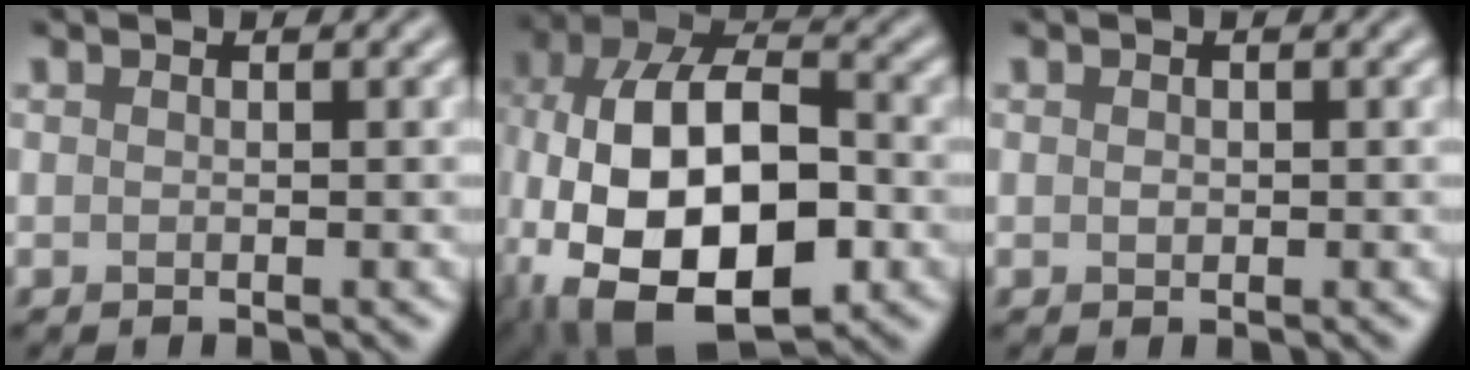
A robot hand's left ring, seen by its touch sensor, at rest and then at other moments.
{"total": 15.9, "force": [-4.4, 8.9, 12.5], "torque": [-0.232, -0.005, -0.080]}
{"total": 0.5, "force": [0.1, 0.4, 0.3], "torque": [-0.006, -0.001, 0.000]}